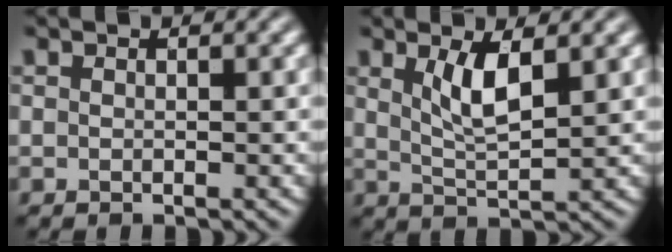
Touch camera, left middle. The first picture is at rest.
{"total": 3.8, "force": [1.1, 1.2, 3.4], "torque": [-0.075, -0.008, 0.024]}